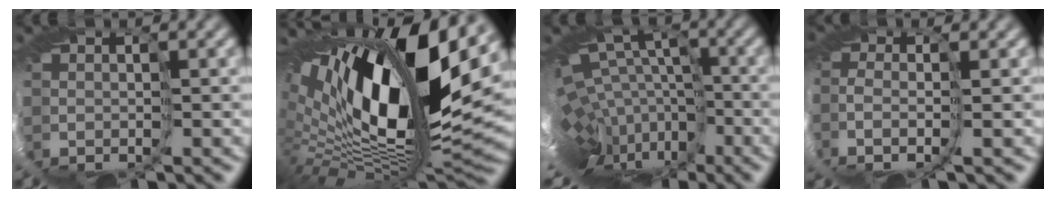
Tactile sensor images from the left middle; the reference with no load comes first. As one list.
[{"total": 14.5, "force": [5.5, 5.3, 12.3], "torque": [-0.240, 0.004, 0.089]}, {"total": 11.7, "force": [-6.5, 7.0, 6.7], "torque": [-0.122, 0.003, -0.069]}, {"total": 2.3, "force": [-1.4, -0.1, 1.9], "torque": [-0.078, -0.002, -0.045]}]